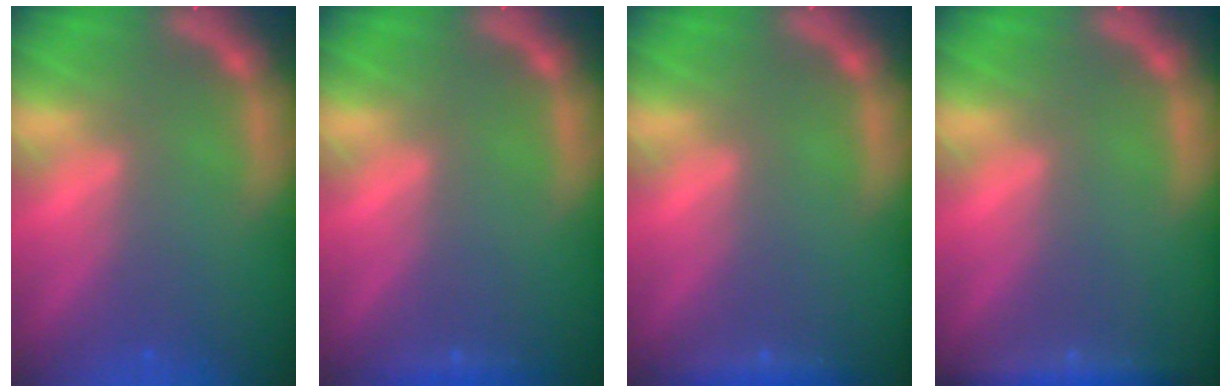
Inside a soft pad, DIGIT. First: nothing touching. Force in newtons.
{"total": 0.9}
{"total": 1.4}
{"total": 3.0}